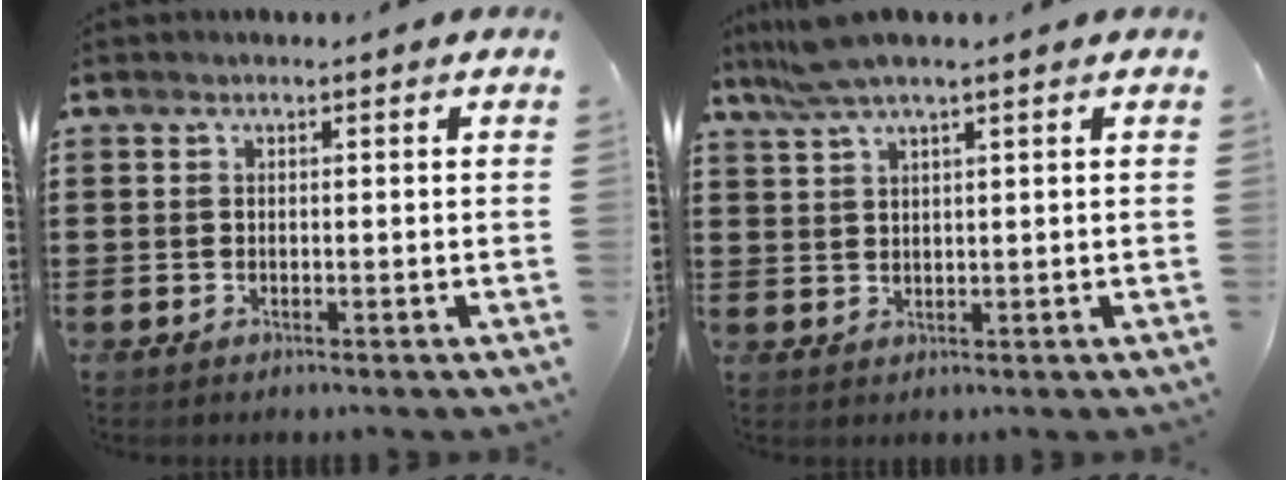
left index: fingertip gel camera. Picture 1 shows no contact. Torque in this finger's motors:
{"motor_torque": [1.15, -0.99, 0.71, 0.21]}